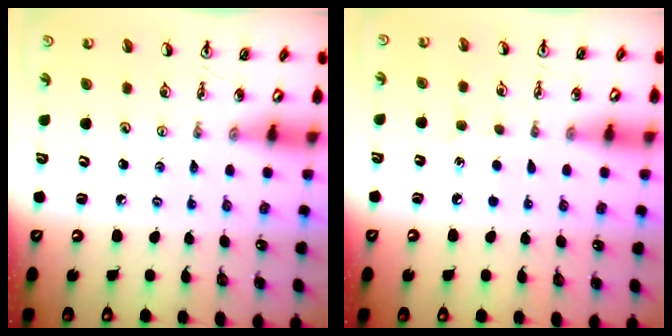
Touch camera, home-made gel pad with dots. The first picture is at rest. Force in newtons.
{"total": 4.9, "press": 4.9, "slide": 0.5}